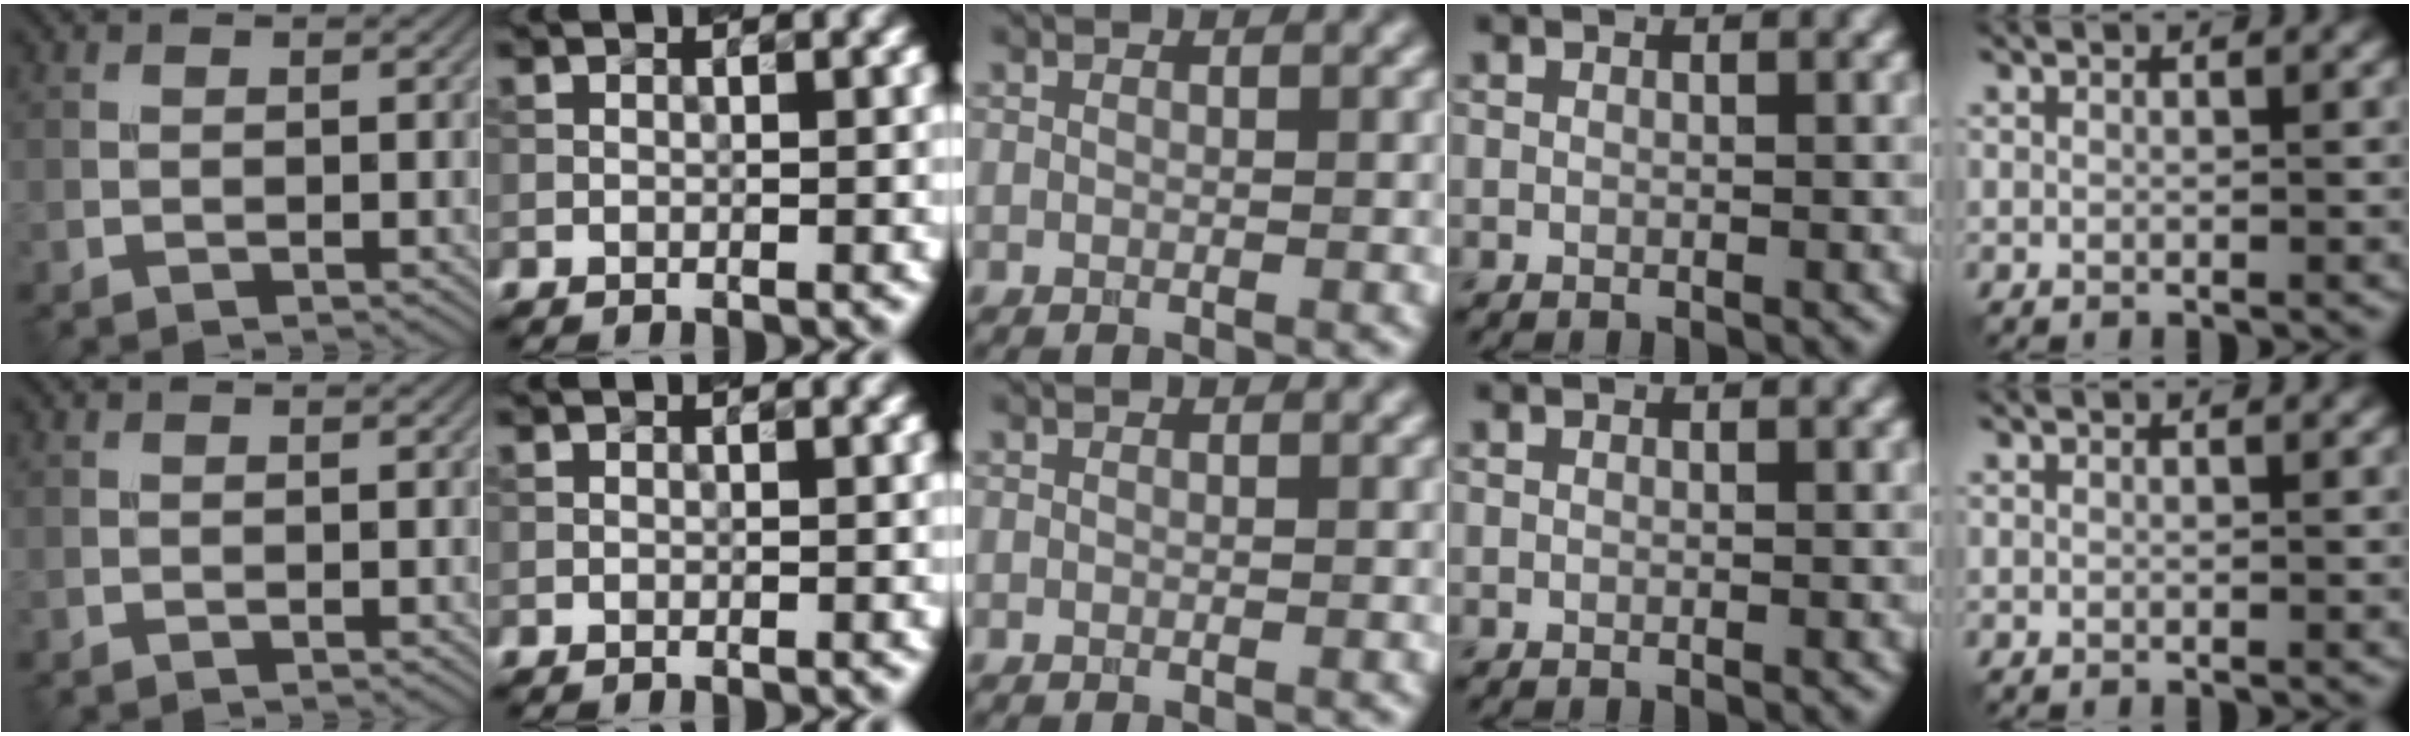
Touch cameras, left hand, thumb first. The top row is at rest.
{}